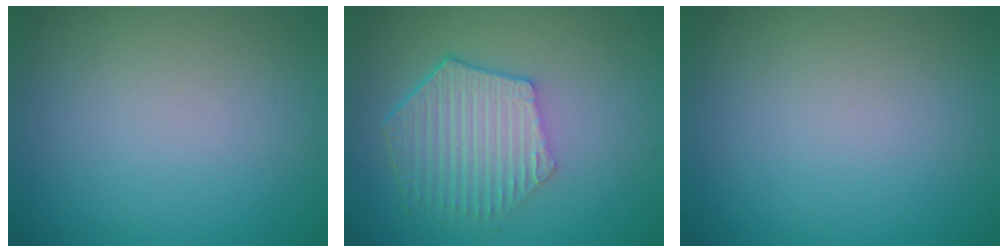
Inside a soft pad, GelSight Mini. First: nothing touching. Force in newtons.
{"total": 6.0, "press": 4.4, "slide": 4.0}
{"total": 0.0}